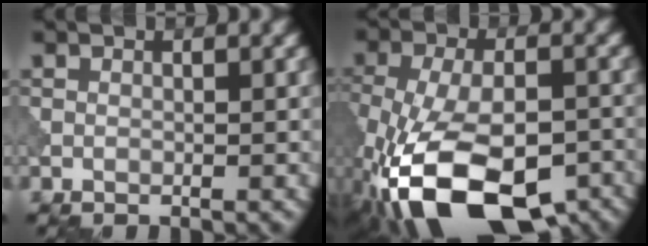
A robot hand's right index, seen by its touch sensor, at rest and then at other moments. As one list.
[{"total": 16.2, "force": [-9.2, 7.5, 11.0], "torque": [-0.211, -0.041, -0.141]}]